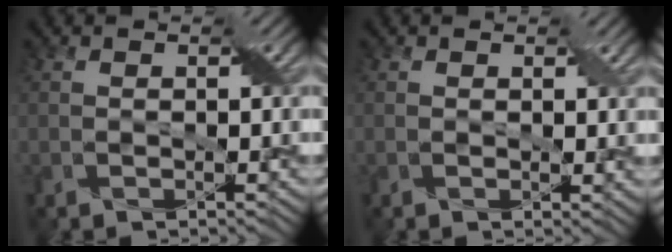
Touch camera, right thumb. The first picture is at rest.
{"total": 1.4, "force": [0.5, 0.7, 1.1], "torque": [-0.017, -0.003, 0.012]}